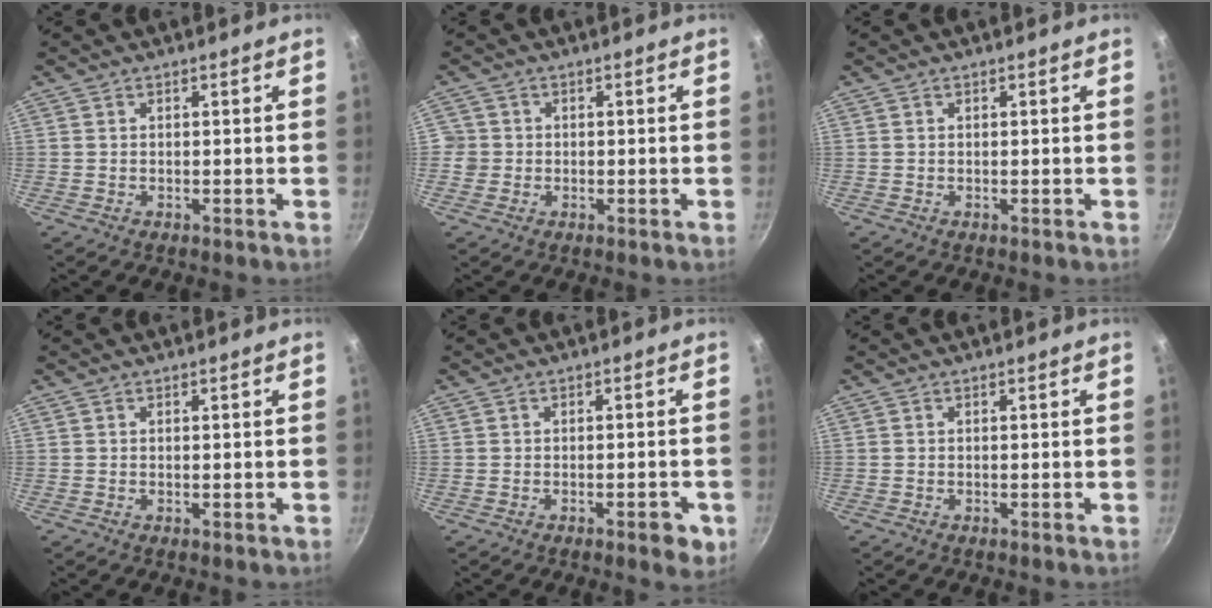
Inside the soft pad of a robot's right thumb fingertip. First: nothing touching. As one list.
[{"total": 2.7, "force": [-0.4, 2.6, 0.5], "torque": [0.005, 0.010, -0.010]}, {"total": 0.0}, {"total": 0.0}, {"total": 4.2, "force": [-1.7, 1.7, 3.4], "torque": [-0.031, 0.010, -0.019]}, {"total": 0.0}]